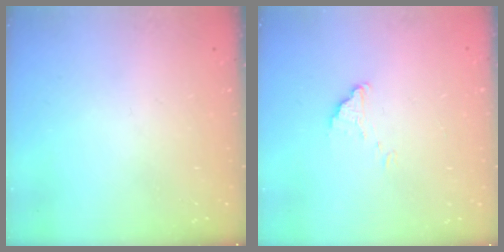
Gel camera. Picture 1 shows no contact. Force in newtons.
{"total": 1.5, "press": 1.5, "slide": 0.1}